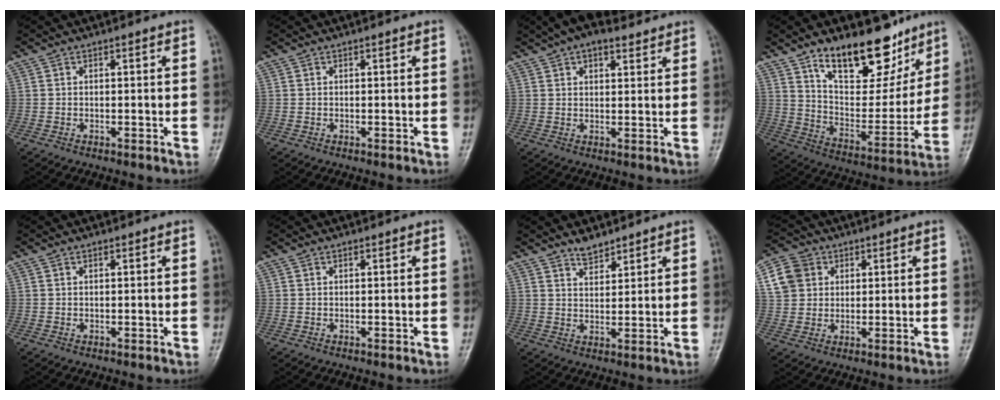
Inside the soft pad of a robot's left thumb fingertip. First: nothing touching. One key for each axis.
{"total": 0.0}
{"total": 7.7, "fx": 5.2, "fy": 3.6, "fz": 4.3, "tx": -0.055, "ty": 0.003, "tz": 0.085}
{"total": 19.5, "fx": 12.9, "fy": 9.3, "fz": 11.3, "tx": -0.112, "ty": -0.081, "tz": 0.216}
{"total": 0.5, "fx": 0.3, "fy": 0.2, "fz": 0.4, "tx": -0.002, "ty": 0.000, "tz": 0.004}
{"total": 0.0}
{"total": 3.6, "fx": 3.2, "fy": 1.3, "fz": 1.1, "tx": -0.004, "ty": -0.025, "tz": 0.057}
{"total": 7.6, "fx": 2.5, "fy": 6.5, "fz": 3.0, "tx": -0.038, "ty": 0.002, "tz": 0.047}